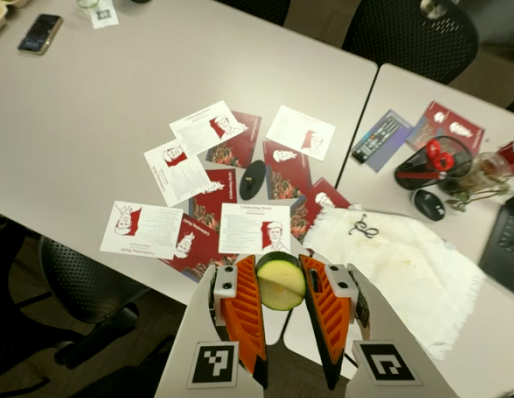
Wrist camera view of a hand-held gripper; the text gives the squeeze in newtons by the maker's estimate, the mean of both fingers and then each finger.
{"total": 11.7, "left": 11.7, "right": 11.8}